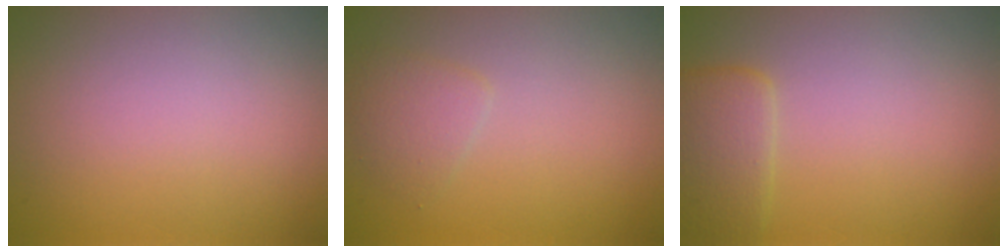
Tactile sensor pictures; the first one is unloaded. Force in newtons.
{"total": 1.6, "press": 1.6, "slide": 0.1}
{"total": 2.9, "press": 2.9, "slide": 0.1}